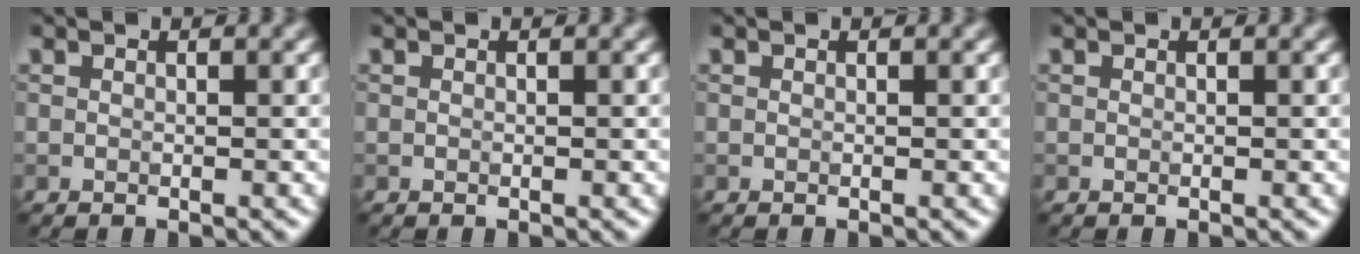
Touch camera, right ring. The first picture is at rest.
{"total": 0.0}
{"total": 0.0}
{"total": 0.0}